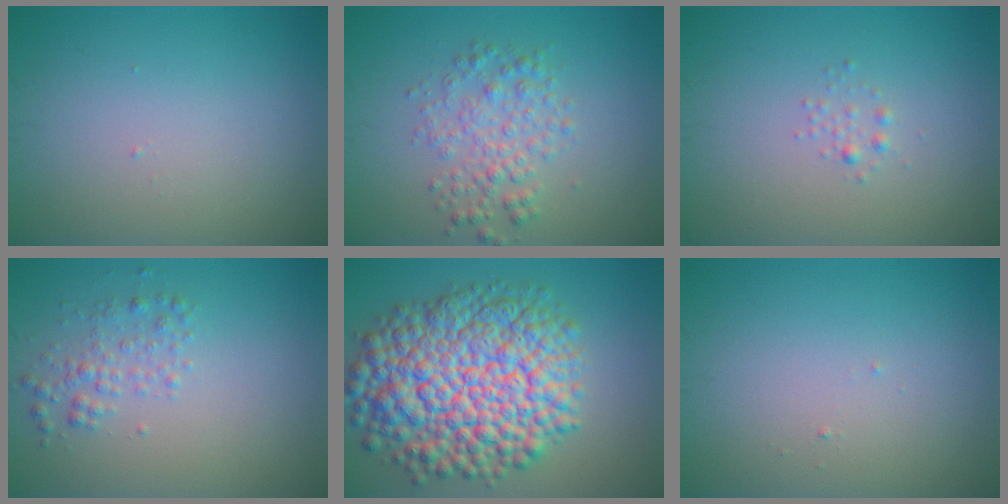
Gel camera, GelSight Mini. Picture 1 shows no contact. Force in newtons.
{"total": 3.1, "press": 3.1, "slide": 0.0}
{"total": 0.8, "press": 0.8, "slide": 0.0}
{"total": 1.9, "press": 1.9, "slide": 0.1}
{"total": 13.2, "press": 13.1, "slide": 0.4}
{"total": 0.0}